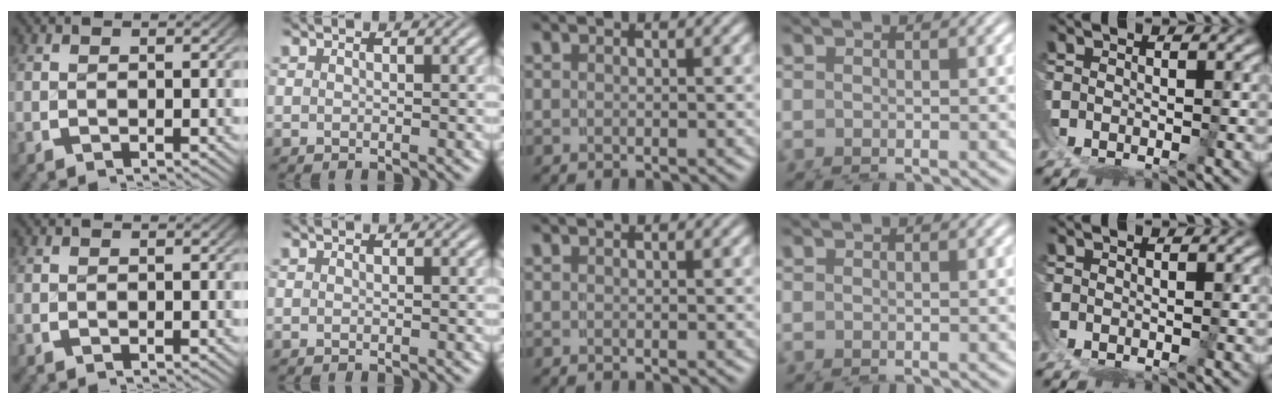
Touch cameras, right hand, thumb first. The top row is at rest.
{}